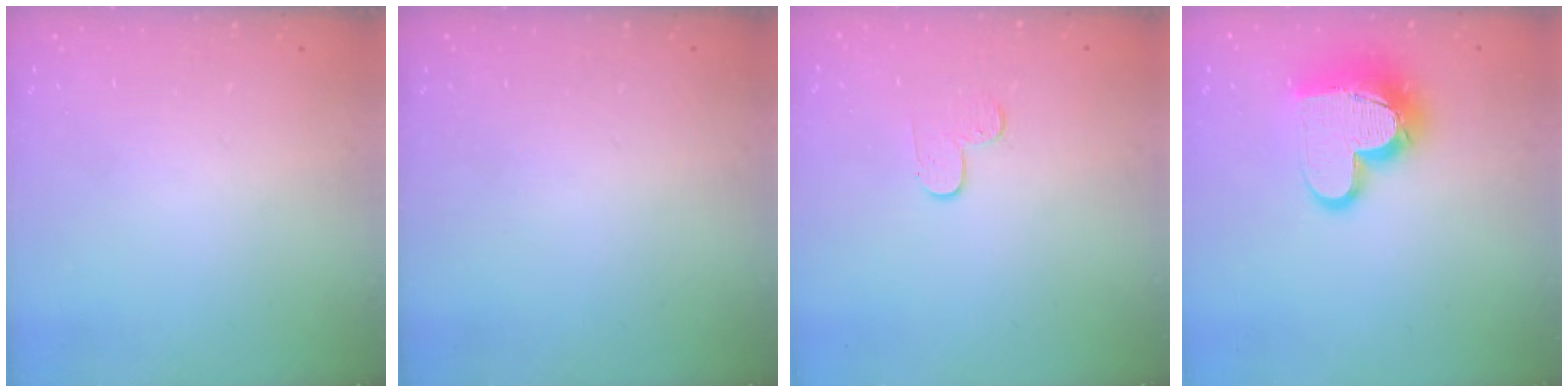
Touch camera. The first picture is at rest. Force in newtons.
{"total": 0.0}
{"total": 3.6, "press": 3.6, "slide": 0.4}
{"total": 14.7, "press": 14.6, "slide": 1.2}